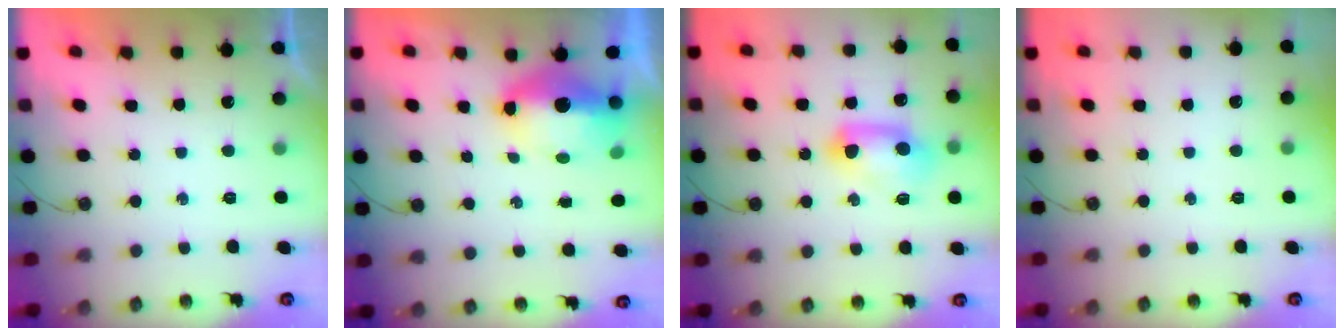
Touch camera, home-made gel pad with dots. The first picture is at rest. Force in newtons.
{"total": 9.3, "press": 9.2, "slide": 1.4}
{"total": 10.3, "press": 10.2, "slide": 1.1}
{"total": 0.0}